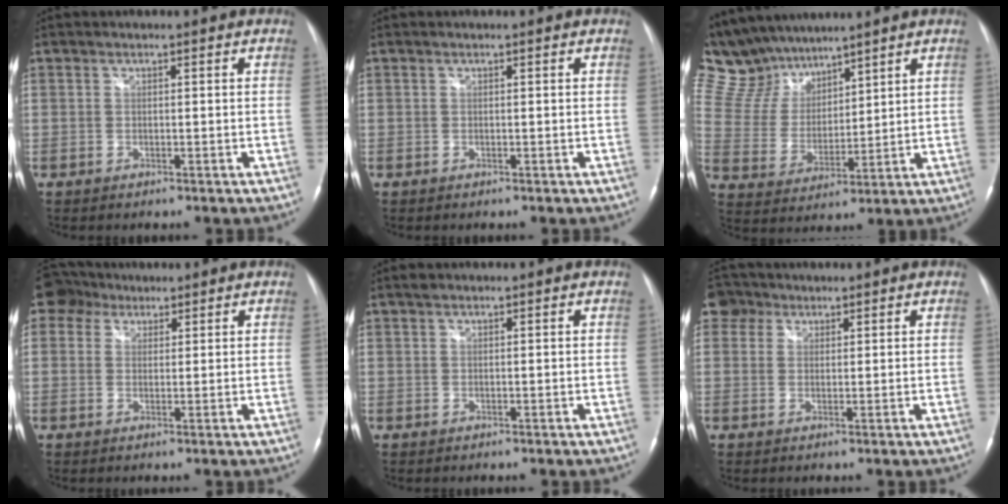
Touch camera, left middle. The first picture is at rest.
{"total": 0.0}
{"total": 12.3, "force": [10.9, 4.8, 3.1], "torque": [-0.077, 0.026, 0.221]}
{"total": 4.5, "force": [2.8, 3.4, 0.6], "torque": [-0.018, 0.027, 0.052]}
{"total": 0.6, "force": [0.5, 0.3, 0.1], "torque": [-0.006, 0.009, 0.008]}
{"total": 3.6, "force": [2.2, 2.9, 0.2], "torque": [-0.006, 0.017, 0.037]}